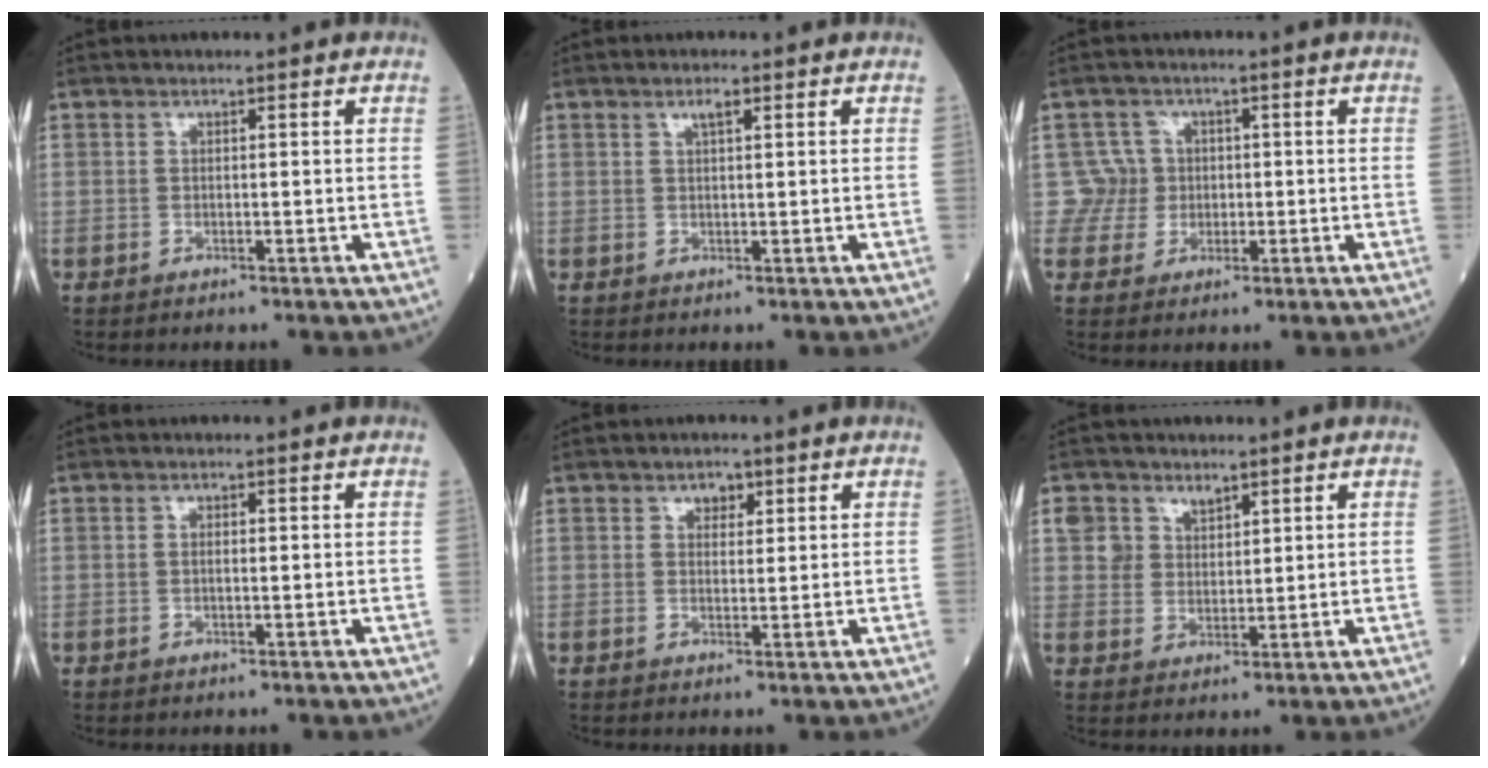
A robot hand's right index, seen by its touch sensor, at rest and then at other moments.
{"total": 1.7, "force": [0.9, 0.3, 1.3], "torque": [-0.026, 0.001, 0.017]}
{"total": 3.8, "force": [0.1, 3.8, -0.7], "torque": [0.030, 0.010, -0.002]}
{"total": 0.8, "force": [0.0, 0.2, 0.8], "torque": [-0.017, 0.001, 0.000]}
{"total": 2.2, "force": [1.3, 1.4, 1.1], "torque": [-0.013, 0.000, 0.019]}
{"total": 4.6, "force": [2.6, 3.7, 0.8], "torque": [-0.011, 0.005, 0.052]}